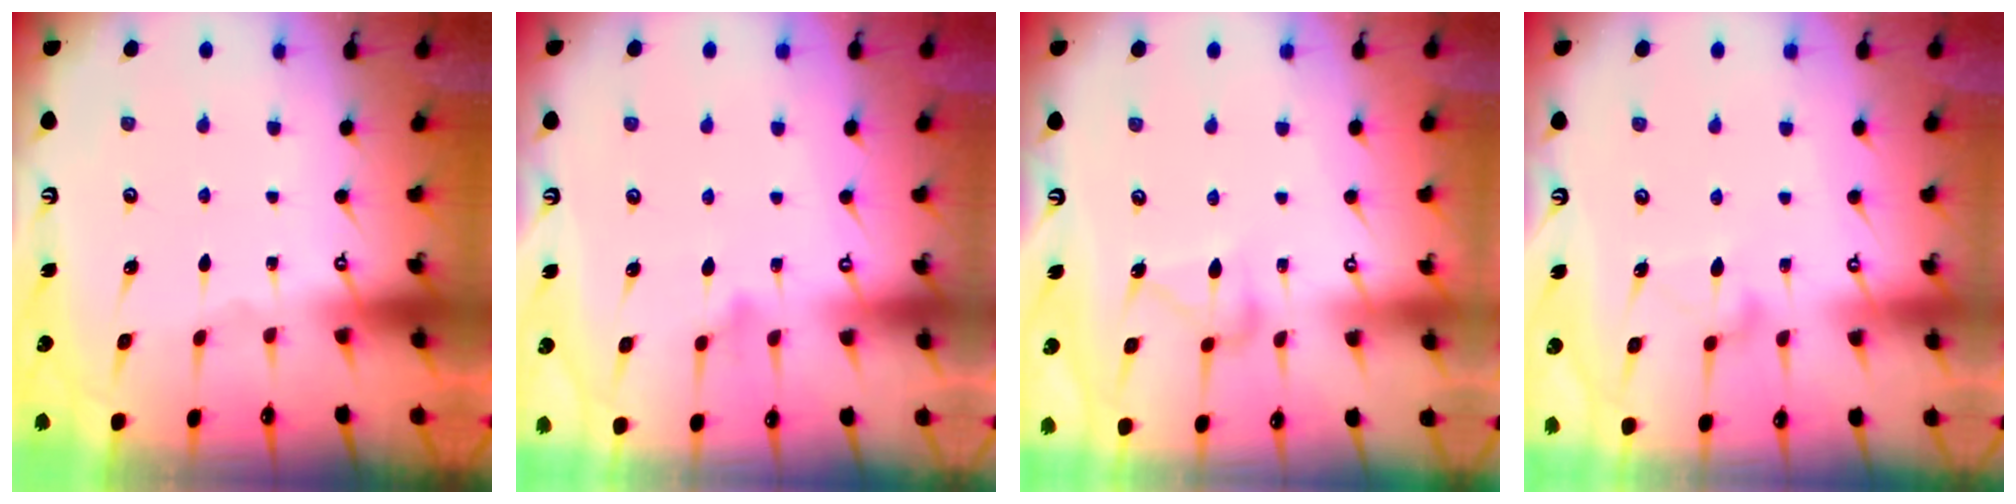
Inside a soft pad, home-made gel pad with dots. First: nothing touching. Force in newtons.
{"total": 7.8, "press": 7.7, "slide": 1.7}
{"total": 9.5, "press": 9.5, "slide": 0.6}
{"total": 9.8, "press": 9.8, "slide": 0.5}